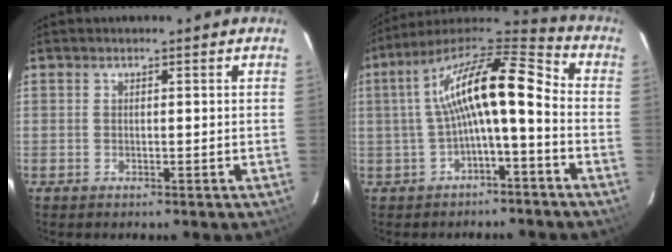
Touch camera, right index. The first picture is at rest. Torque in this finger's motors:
{"motor_torque": [0.68, -0.11, 1.05, 0.21]}